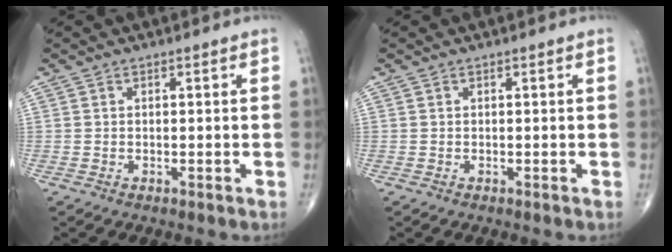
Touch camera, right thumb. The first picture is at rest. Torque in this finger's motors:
{"motor_torque": [0.00, 0.00, 0.06, 0.06, 0.00]}